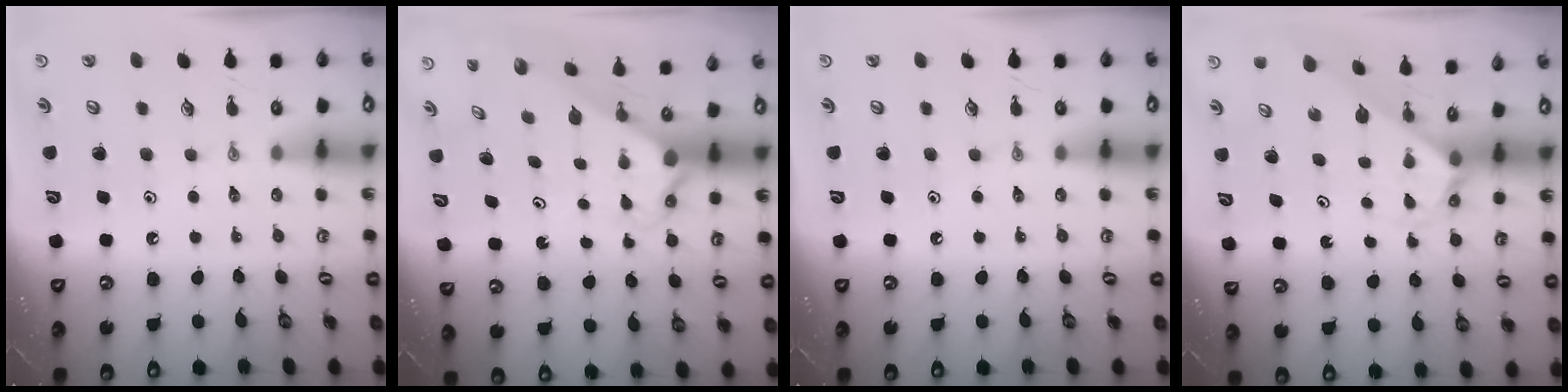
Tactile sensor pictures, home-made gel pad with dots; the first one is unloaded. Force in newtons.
{"total": 2.1, "press": 2.1, "slide": 0.2}
{"total": 0.0}
{"total": 2.1, "press": 2.1, "slide": 0.1}